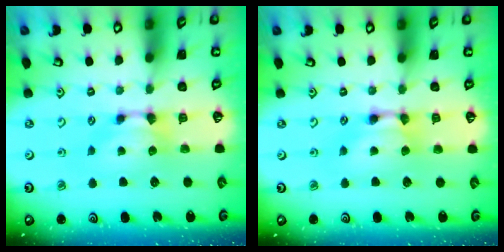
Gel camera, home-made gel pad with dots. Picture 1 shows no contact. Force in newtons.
{"total": 1.9, "press": 1.9, "slide": 0.2}